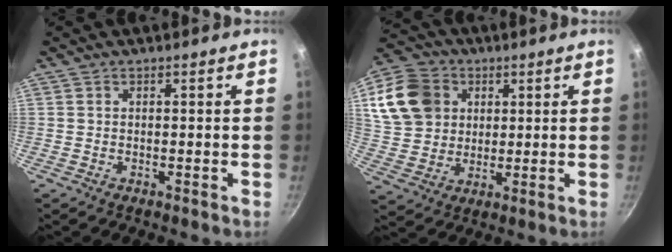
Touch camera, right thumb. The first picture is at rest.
{"total": 15.4, "force": [5.0, 12.7, 7.3], "torque": [-0.128, 0.005, 0.096]}